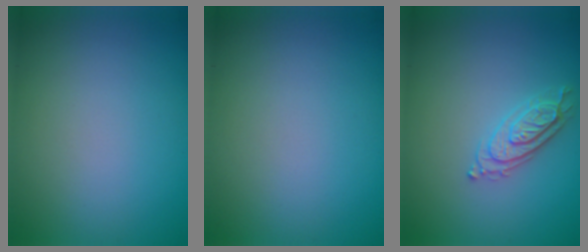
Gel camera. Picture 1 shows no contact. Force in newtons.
{"total": 0.0}
{"total": 2.4, "press": 2.3, "slide": 0.5}